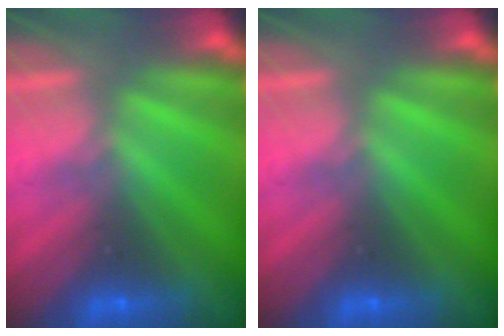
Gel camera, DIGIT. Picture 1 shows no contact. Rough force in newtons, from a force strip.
{"total": 0.0}